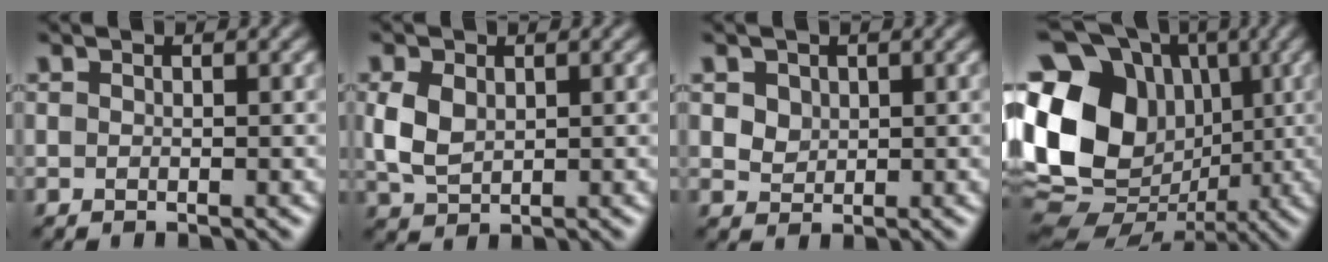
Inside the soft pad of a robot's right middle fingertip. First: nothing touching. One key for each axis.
{"total": 2.8, "fx": 0.6, "fy": 2.1, "fz": 1.8, "tx": -0.052, "ty": 0.003, "tz": 0.018}
{"total": 1.7, "fx": 1.0, "fy": 1.4, "fz": 0.4, "tx": -0.014, "ty": 0.000, "tz": 0.019}
{"total": 18.2, "fx": 1.5, "fy": 15.2, "fz": 9.8, "tx": -0.212, "ty": 0.030, "tz": 0.017}